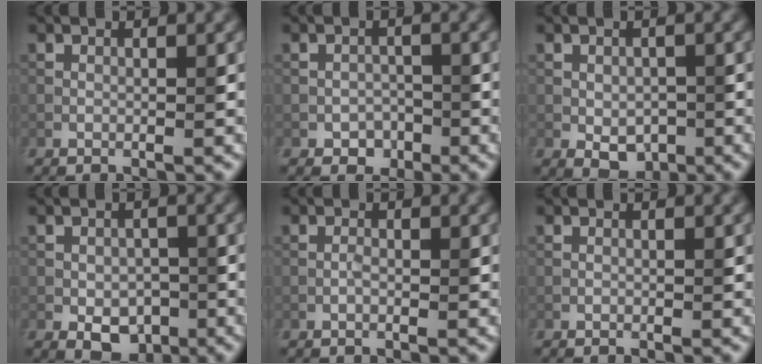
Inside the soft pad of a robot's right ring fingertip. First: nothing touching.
{"total": 1.5, "force": [-1.1, 1.0, -0.1], "torque": [0.004, -0.001, -0.014]}
{"total": 2.9, "force": [-1.0, 2.0, 1.8], "torque": [-0.039, -0.009, -0.007]}
{"total": 3.1, "force": [-1.4, 2.2, 1.7], "torque": [-0.030, -0.007, -0.018]}
{"total": 0.8, "force": [-0.6, 0.1, 0.5], "torque": [-0.016, 0.002, -0.010]}
{"total": 0.0}